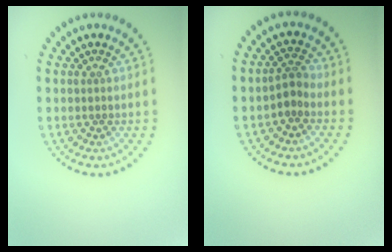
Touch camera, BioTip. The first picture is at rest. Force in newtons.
{"total": 1.6, "press": 1.2, "slide": 1.0}